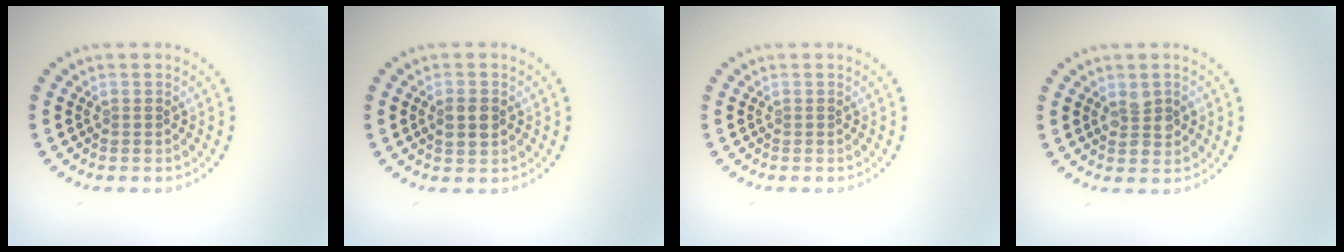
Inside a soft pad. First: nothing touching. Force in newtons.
{"total": 2.0, "press": 2.0, "slide": 0.1}
{"total": 0.0}
{"total": 2.1, "press": 2.0, "slide": 0.2}